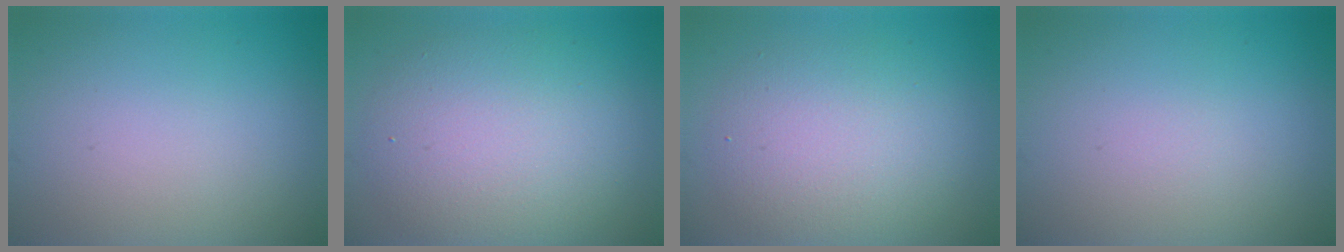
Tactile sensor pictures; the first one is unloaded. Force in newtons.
{"total": 7.5, "press": 7.5, "slide": 0.2}
{"total": 5.3, "press": 5.3, "slide": 0.5}
{"total": 0.0}